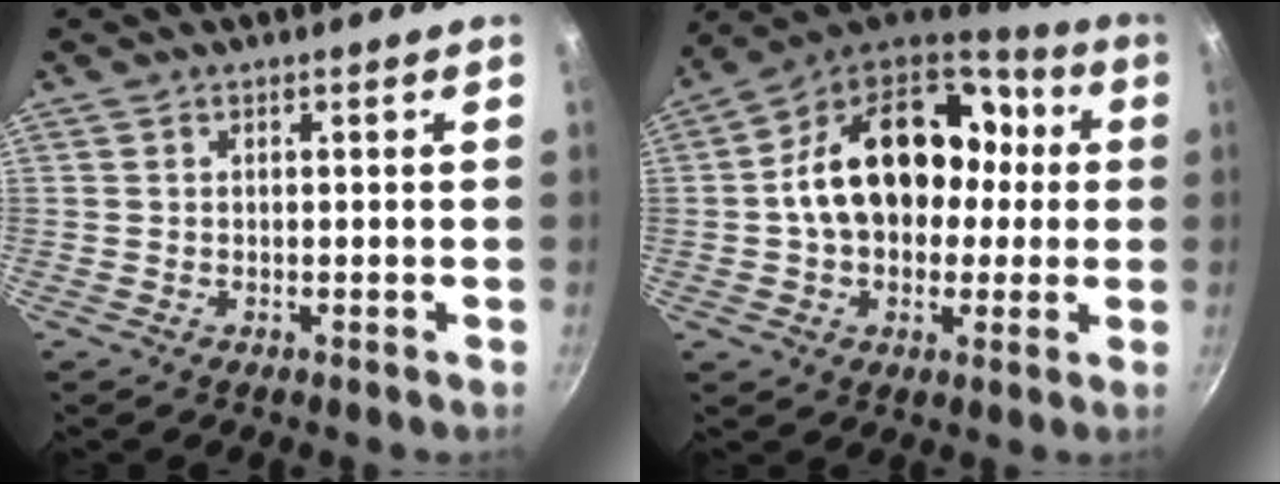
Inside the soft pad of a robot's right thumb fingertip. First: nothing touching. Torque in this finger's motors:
{"motor_torque": [2.45, 2.56, 1.12, -0.76, 0.18]}